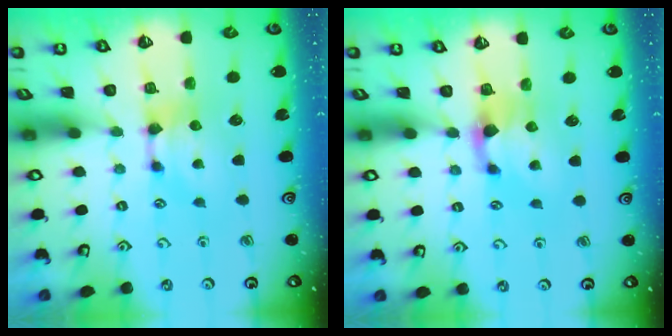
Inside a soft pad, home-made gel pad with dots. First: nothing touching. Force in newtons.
{"total": 1.2, "press": 0.1, "slide": 1.2}